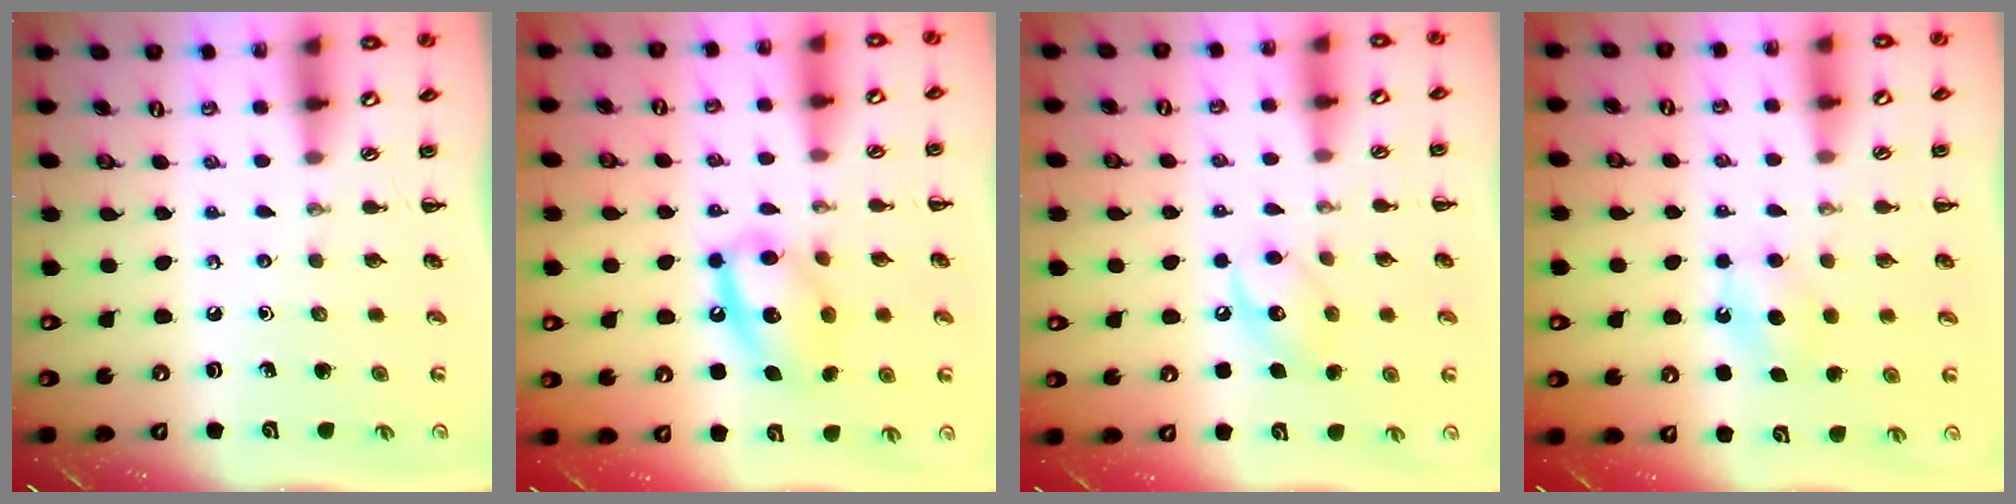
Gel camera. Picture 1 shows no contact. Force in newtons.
{"total": 13.3, "press": 13.1, "slide": 2.4}
{"total": 9.6, "press": 9.6, "slide": 1.0}
{"total": 6.1, "press": 5.9, "slide": 1.7}